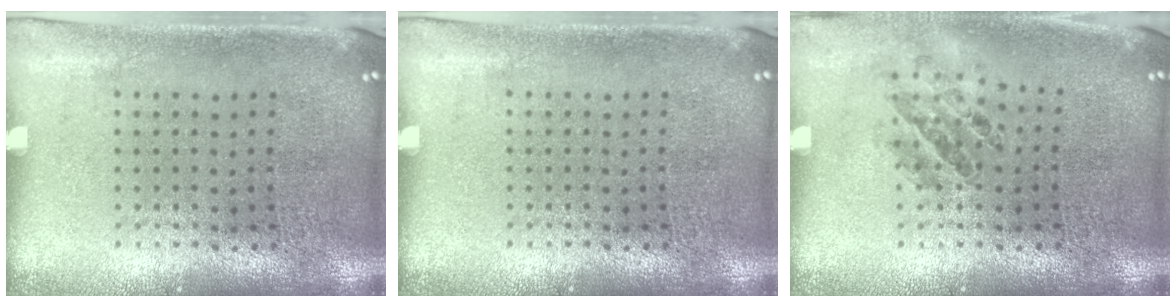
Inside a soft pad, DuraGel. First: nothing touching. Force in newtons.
{"total": 0.0}
{"total": 0.9, "press": 0.9, "slide": 0.3}